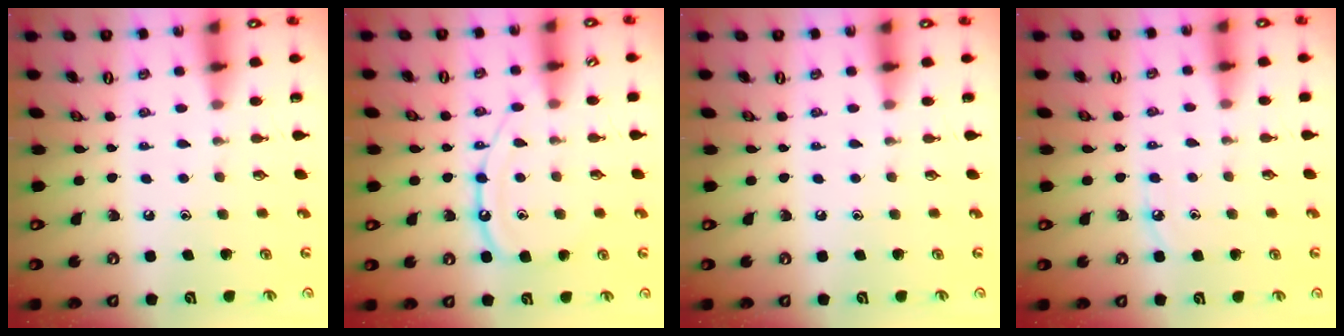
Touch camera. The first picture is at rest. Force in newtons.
{"total": 11.8, "press": 11.8, "slide": 1.1}
{"total": 0.0}
{"total": 4.9, "press": 4.9, "slide": 0.7}